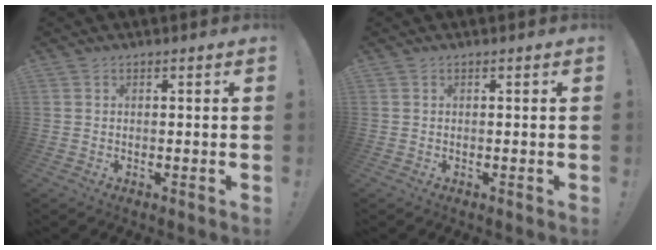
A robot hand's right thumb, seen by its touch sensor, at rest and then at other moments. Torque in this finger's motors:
{"motor_torque": [0.00, 0.00, 0.00, 0.00, 0.00]}